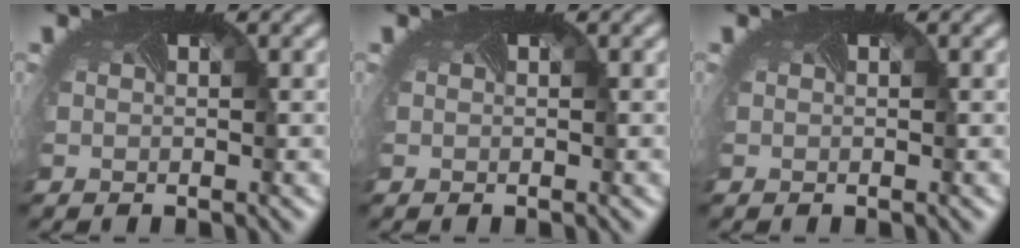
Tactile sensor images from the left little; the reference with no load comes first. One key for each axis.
{"total": 0.0}
{"total": 0.0}